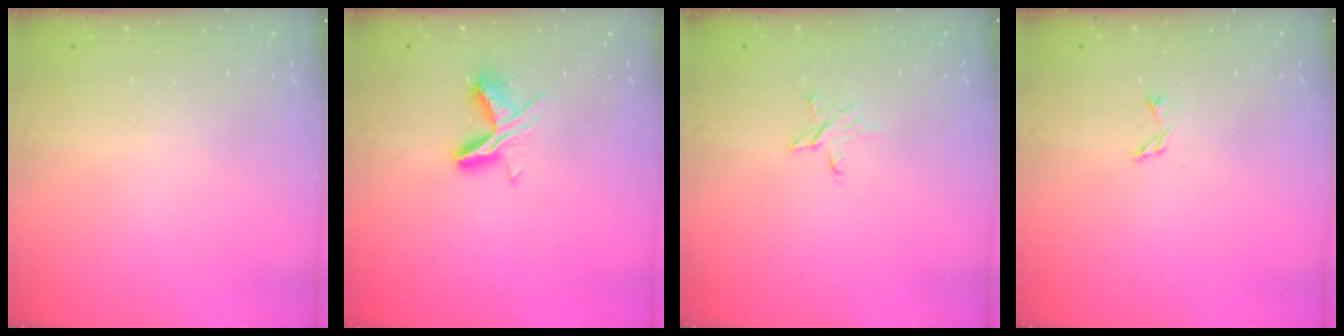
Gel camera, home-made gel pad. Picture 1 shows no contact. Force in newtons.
{"total": 6.5, "press": 6.5, "slide": 0.5}
{"total": 2.5, "press": 2.5, "slide": 0.2}
{"total": 3.1, "press": 3.1, "slide": 0.4}